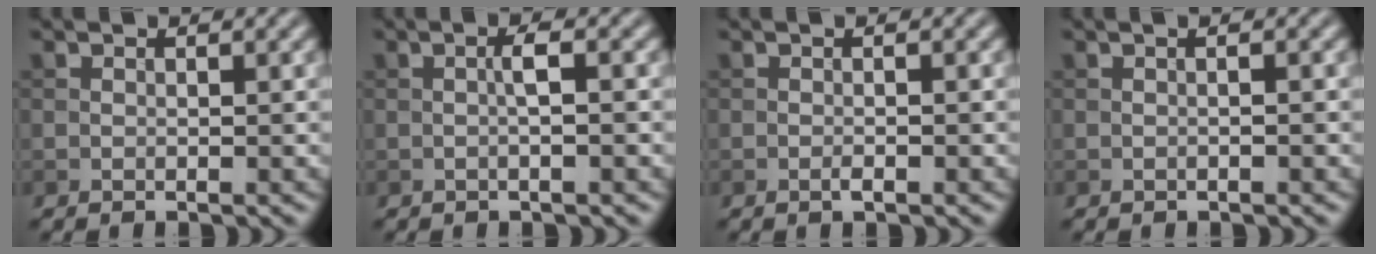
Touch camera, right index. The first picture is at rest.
{"total": 1.7, "force": [-0.2, 0.2, 1.7], "torque": [-0.033, 0.004, -0.004]}
{"total": 1.0, "force": [-0.4, 0.1, 0.9], "torque": [-0.016, 0.000, -0.009]}
{"total": 1.3, "force": [0.2, 0.5, 1.2], "torque": [-0.004, -0.011, -0.005]}